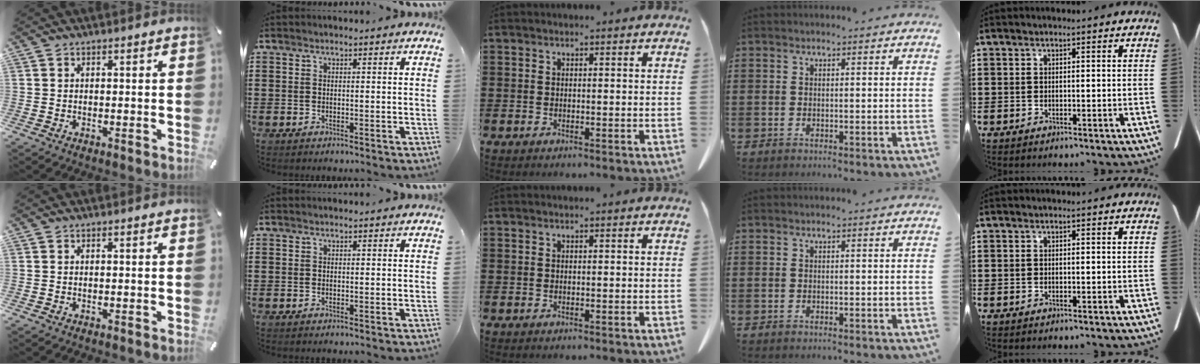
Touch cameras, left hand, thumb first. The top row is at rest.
{}